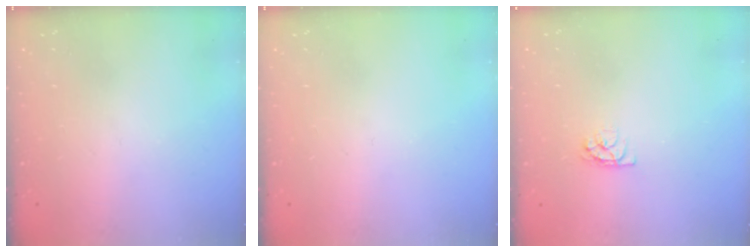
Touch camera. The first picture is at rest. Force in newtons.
{"total": 0.0}
{"total": 3.9, "press": 3.9, "slide": 0.3}